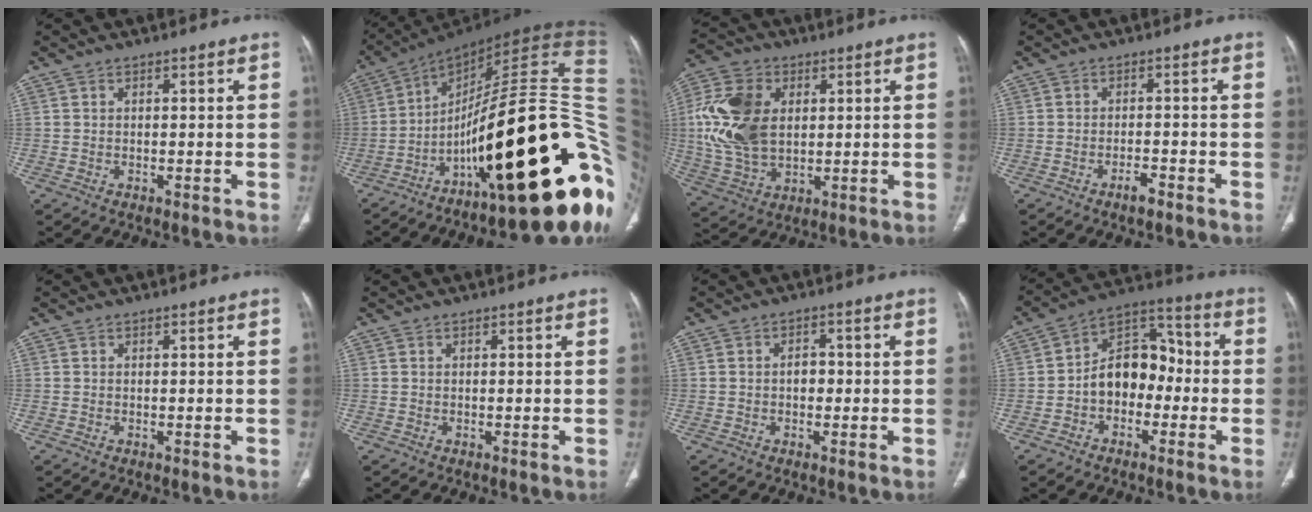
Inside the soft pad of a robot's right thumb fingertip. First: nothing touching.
{"total": 44.1, "force": [-9.0, 12.7, 41.3], "torque": [-0.500, 0.071, -0.135]}
{"total": 15.9, "force": [2.5, 10.6, 11.6], "torque": [-0.227, -0.001, 0.051]}
{"total": 2.3, "force": [-1.8, 0.6, 1.3], "torque": [-0.029, 0.009, -0.032]}
{"total": 0.0}
{"total": 0.0}
{"total": 2.4, "force": [-0.4, 1.8, 1.6], "torque": [-0.010, 0.007, -0.010]}
{"total": 11.6, "force": [-2.1, 8.5, 7.6], "torque": [-0.088, 0.048, -0.051]}